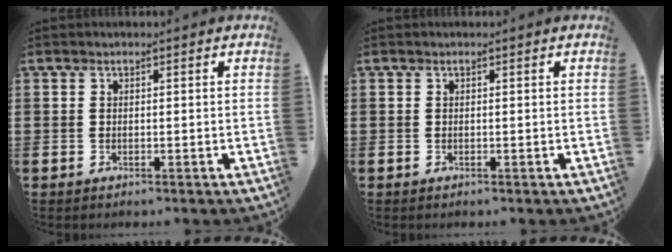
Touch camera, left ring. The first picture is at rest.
{"total": 0.0}